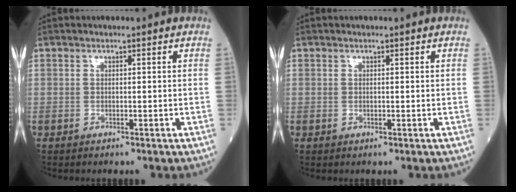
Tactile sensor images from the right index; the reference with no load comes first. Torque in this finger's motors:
{"motor_torque": [0.01, 0.01, 0.00, -0.01]}